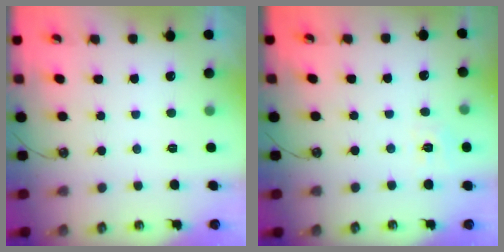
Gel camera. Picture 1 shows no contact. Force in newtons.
{"total": 5.6, "press": 5.6, "slide": 0.3}